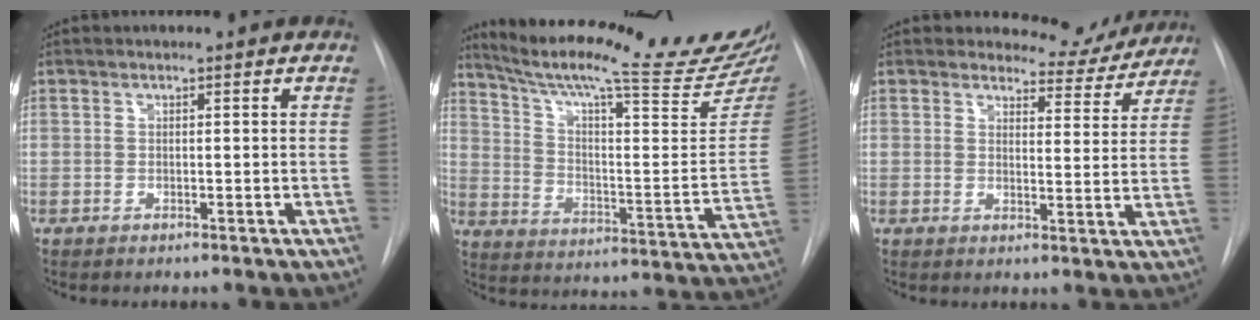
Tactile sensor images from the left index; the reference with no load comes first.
{"total": 27.2, "force": [23.5, 1.6, 13.7], "torque": [-0.218, -0.069, 0.322]}
{"total": 6.5, "force": [6.2, 1.9, -0.5], "torque": [0.018, -0.024, 0.066]}